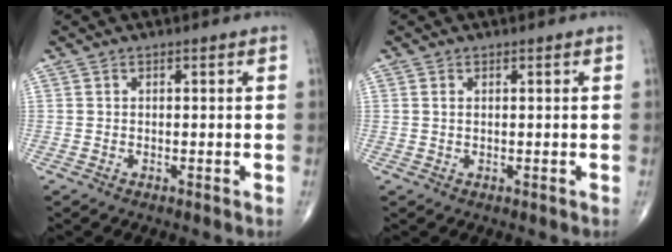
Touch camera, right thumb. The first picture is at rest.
{"total": 0.6, "force": [0.2, 0.3, 0.5], "torque": [-0.013, 0.004, 0.005]}